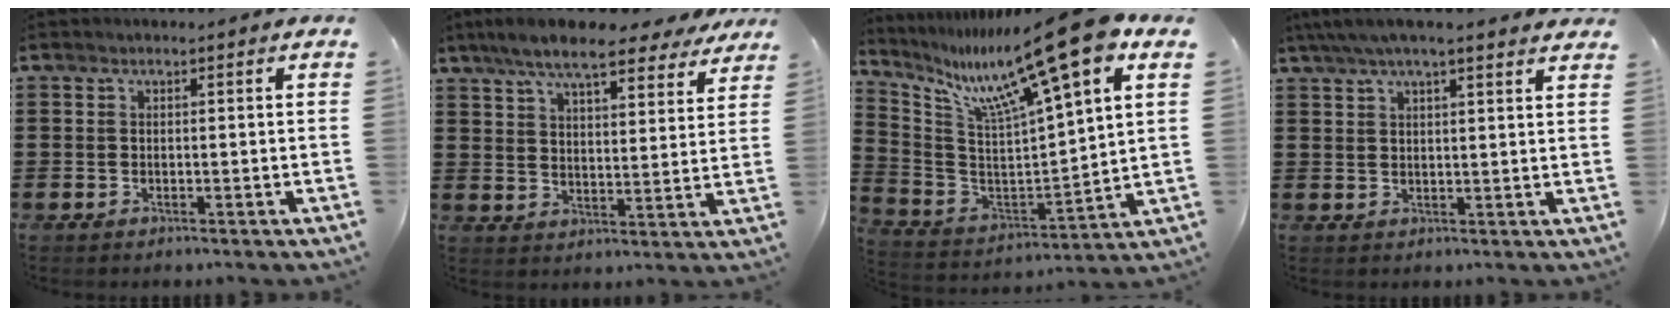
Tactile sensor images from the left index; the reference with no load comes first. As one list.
[{"total": 9.1, "force": [7.7, 1.3, 4.7], "torque": [-0.108, -0.021, 0.137]}, {"total": 14.9, "force": [10.4, 0.5, 10.6], "torque": [-0.207, -0.071, 0.164]}, {"total": 4.6, "force": [3.7, 0.4, 2.7], "torque": [-0.061, -0.004, 0.066]}]